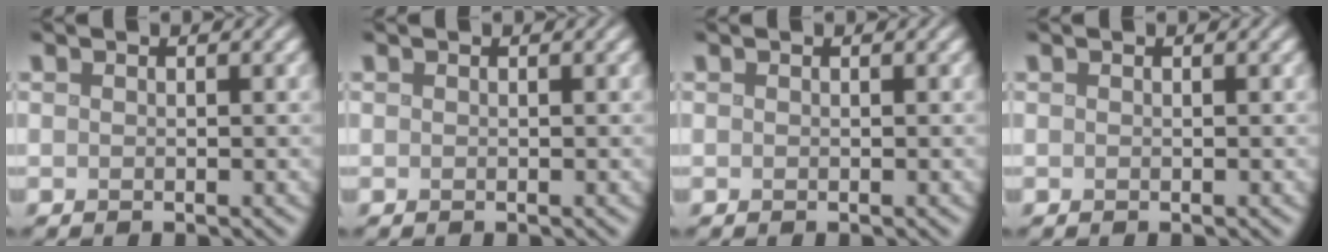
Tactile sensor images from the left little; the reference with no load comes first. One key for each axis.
{"total": 0.0}
{"total": 0.0}
{"total": 0.0}